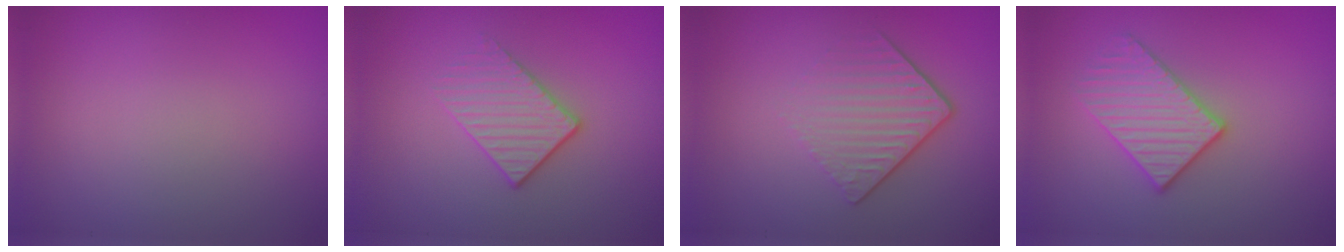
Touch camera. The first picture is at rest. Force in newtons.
{"total": 2.2, "press": 1.9, "slide": 1.2}
{"total": 4.2, "press": 2.7, "slide": 3.3}
{"total": 3.2, "press": 3.1, "slide": 0.6}